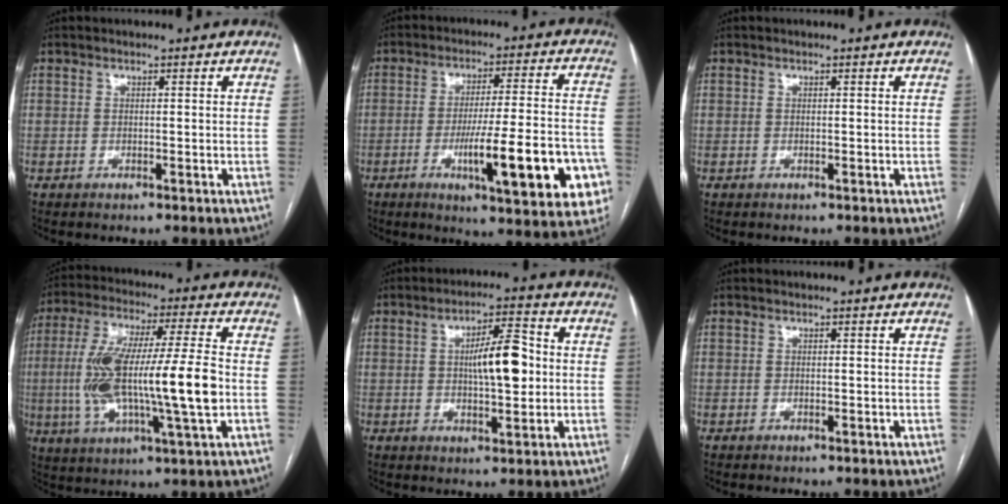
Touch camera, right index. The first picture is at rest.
{"total": 18.3, "force": [-6.2, 2.6, 17.1], "torque": [-0.199, 0.004, -0.076]}
{"total": 0.0}
{"total": 18.6, "force": [-1.7, 2.1, 18.4], "torque": [-0.361, 0.008, -0.030]}
{"total": 8.6, "force": [0.5, 2.3, 8.3], "torque": [-0.138, 0.015, 0.010]}
{"total": 0.0}